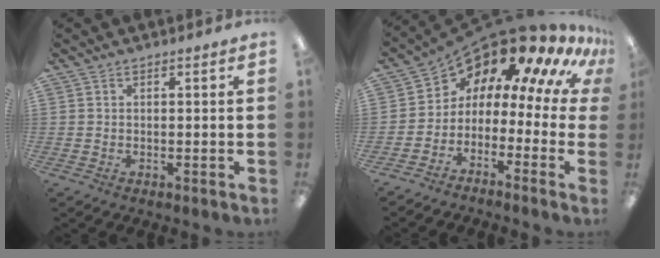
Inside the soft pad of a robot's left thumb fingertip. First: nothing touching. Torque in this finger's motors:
{"motor_torque": [-0.56, 1.72, -0.01, -0.02, 0.10]}